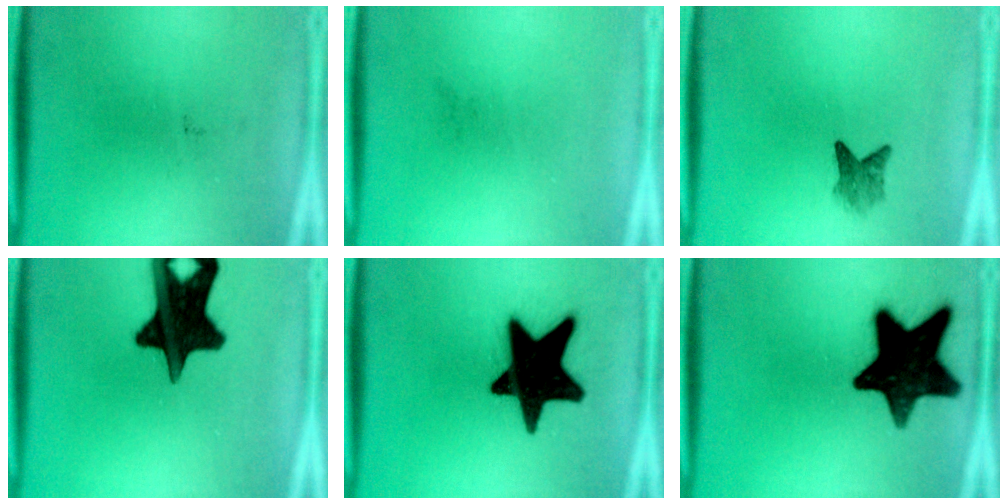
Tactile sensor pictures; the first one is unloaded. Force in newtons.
{"total": 0.0}
{"total": 2.6}
{"total": 16.1}
{"total": 19.7}
{"total": 16.8}